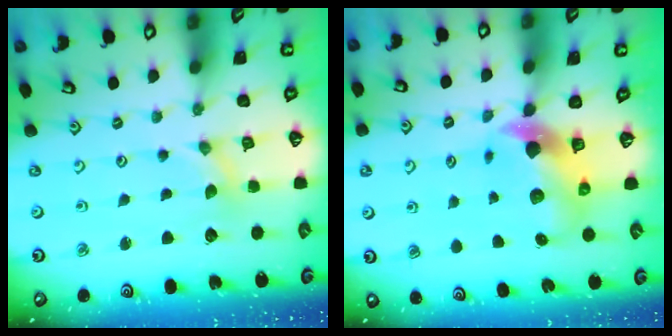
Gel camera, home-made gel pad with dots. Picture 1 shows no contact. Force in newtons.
{"total": 7.6, "press": 7.6, "slide": 1.1}